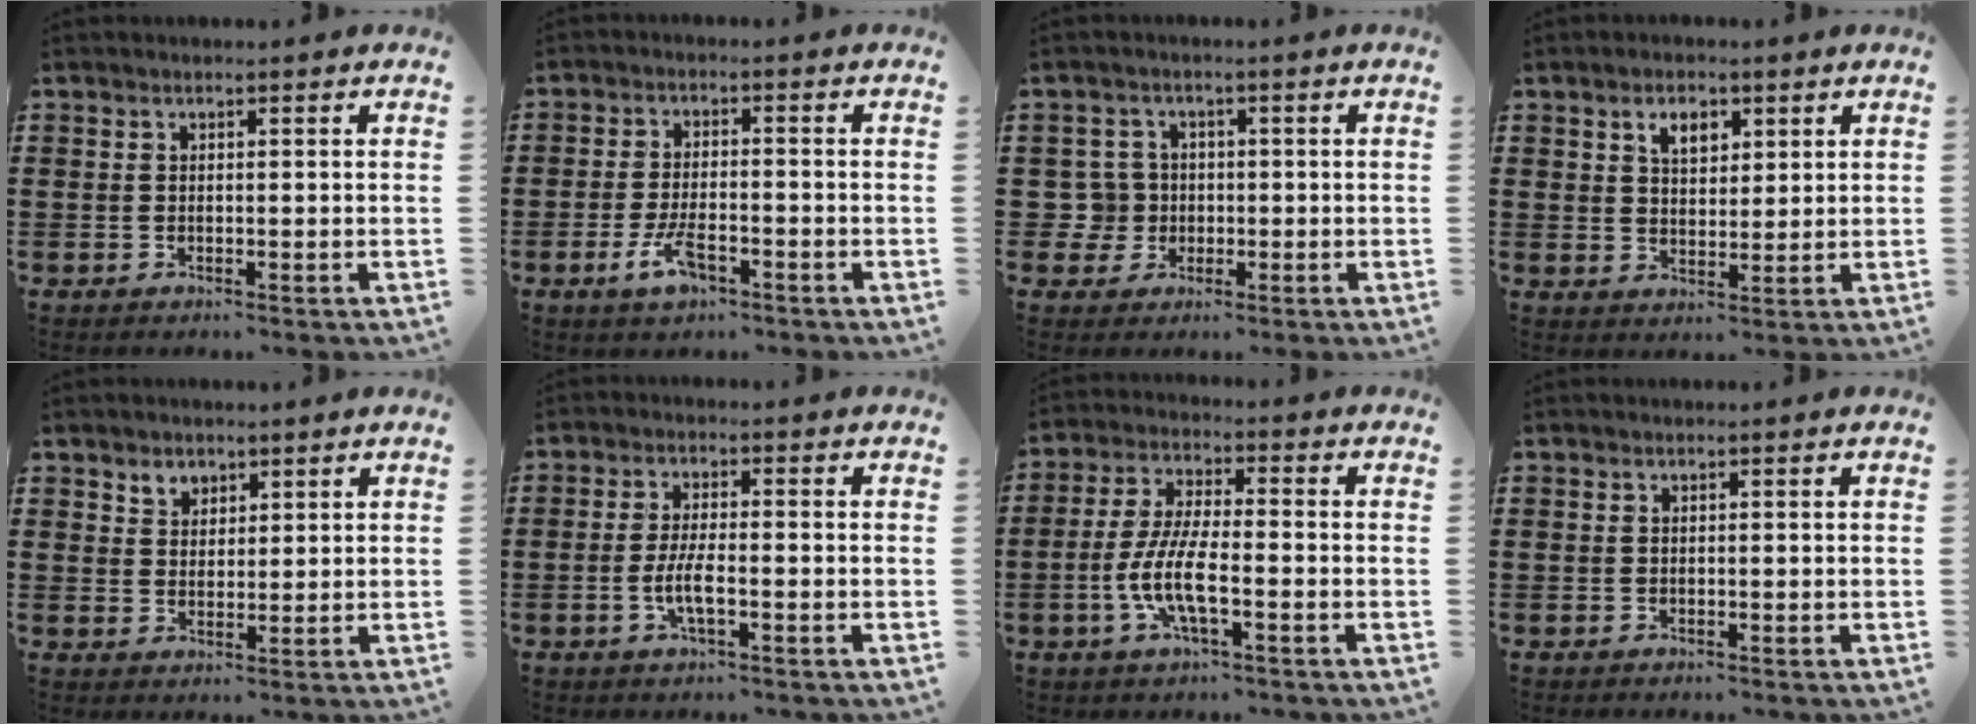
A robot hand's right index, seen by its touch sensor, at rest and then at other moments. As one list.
[{"total": 5.3, "force": [-2.4, 2.1, 4.3], "torque": [-0.097, -0.004, -0.049]}, {"total": 4.4, "force": [-0.5, 4.2, 1.1], "torque": [-0.046, 0.008, -0.013]}, {"total": 3.8, "force": [2.1, 2.4, 2.1], "torque": [-0.044, 0.007, 0.034]}, {"total": 3.0, "force": [2.1, 2.1, 0.2], "torque": [-0.015, 0.009, 0.039]}, {"total": 4.2, "force": [-1.5, 0.9, 3.8], "torque": [-0.078, -0.002, -0.031]}, {"total": 7.9, "force": [-2.9, 1.8, 7.1], "torque": [-0.158, -0.012, -0.059]}, {"total": 0.0}]